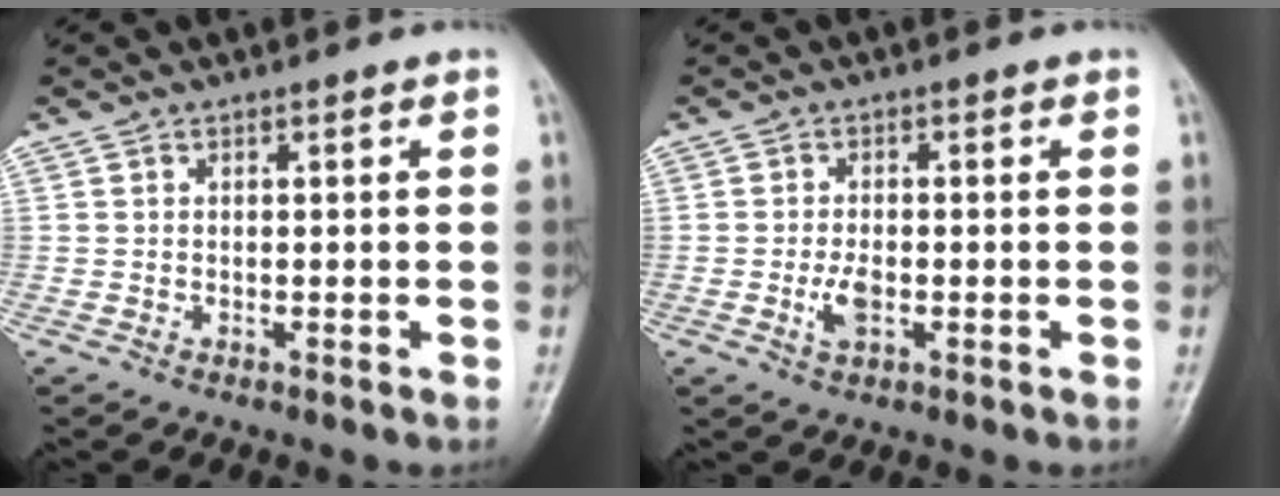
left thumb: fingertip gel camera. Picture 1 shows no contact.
{"total": 3.5, "force": [-0.9, 1.9, 2.8], "torque": [-0.054, 0.000, -0.018]}